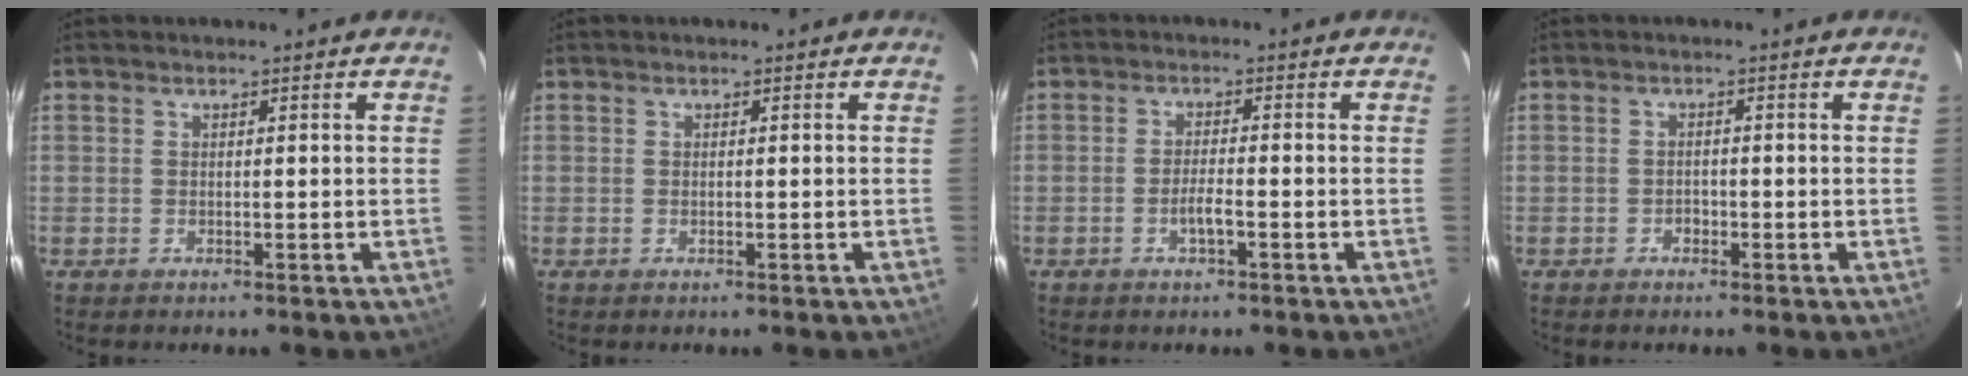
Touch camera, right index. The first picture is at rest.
{"total": 0.0}
{"total": 2.7, "force": [-1.4, 0.5, 2.2], "torque": [-0.046, -0.001, -0.026]}
{"total": 1.2, "force": [-0.8, 0.9, 0.1], "torque": [-0.001, 0.001, -0.012]}